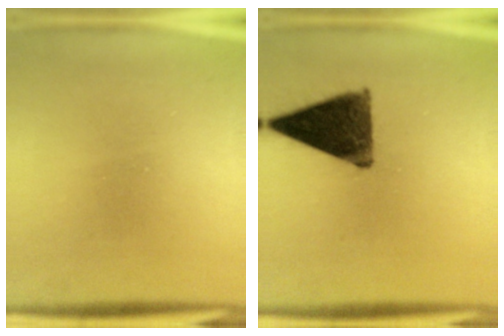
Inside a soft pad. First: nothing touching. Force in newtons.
{"total": 12.8}